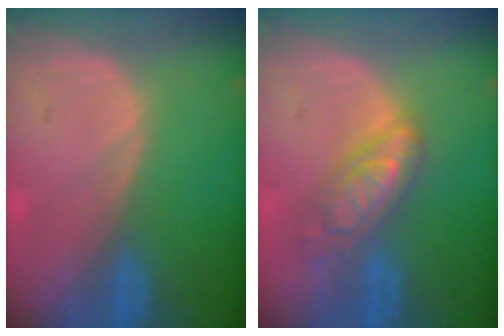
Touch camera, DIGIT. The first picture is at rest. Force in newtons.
{"total": 6.3, "press": 6.3, "slide": 0.4}